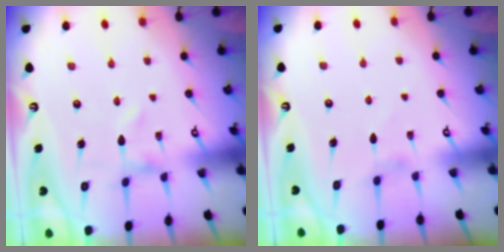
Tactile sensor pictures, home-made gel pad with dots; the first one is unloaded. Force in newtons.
{"total": 0.7, "press": 0.6, "slide": 0.3}